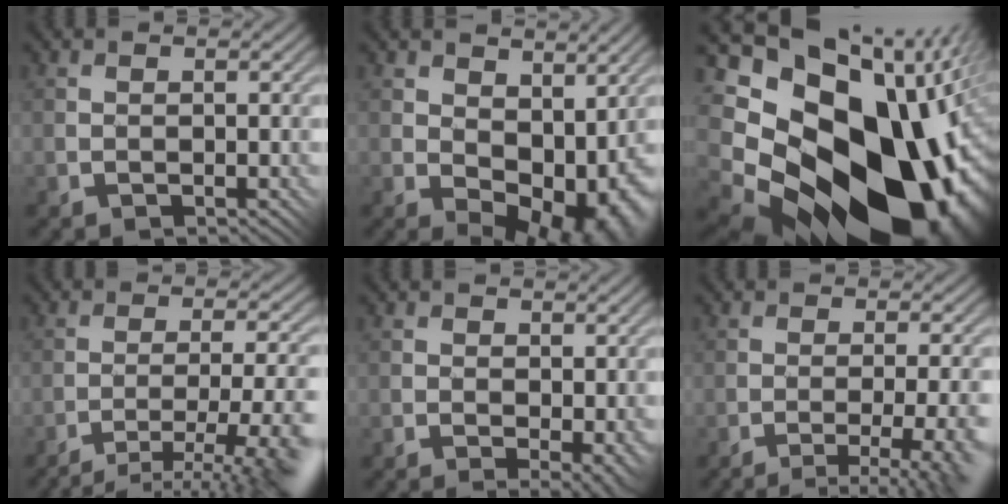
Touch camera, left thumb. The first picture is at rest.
{"total": 8.5, "force": [1.1, 5.1, 6.6], "torque": [-0.108, -0.020, 0.030]}
{"total": 22.0, "force": [-1.1, 15.9, 15.2], "torque": [-0.284, -0.070, -0.021]}
{"total": 11.6, "force": [-8.7, 1.3, 7.5], "torque": [-0.119, 0.005, -0.115]}
{"total": 3.2, "force": [-1.4, 1.7, 2.3], "torque": [-0.028, 0.002, -0.013]}
{"total": 9.7, "force": [-6.2, 1.8, 7.2], "torque": [-0.083, 0.005, -0.062]}